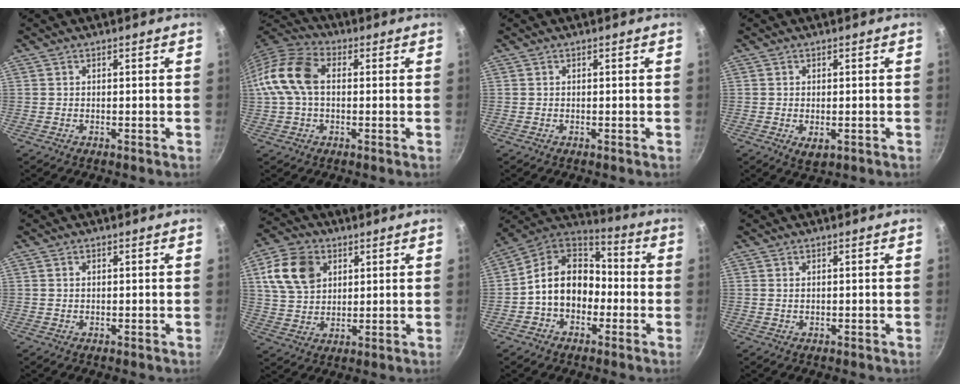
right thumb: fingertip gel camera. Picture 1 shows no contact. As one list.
[{"total": 12.5, "force": [1.0, 8.2, 9.5], "torque": [-0.178, 0.031, 0.001]}, {"total": 0.0}, {"total": 2.8, "force": [-0.7, 1.5, 2.2], "torque": [-0.035, -0.009, -0.007]}, {"total": 0.9, "force": [0.2, 0.8, 0.5], "torque": [-0.008, 0.004, 0.003]}, {"total": 12.0, "force": [4.1, 8.9, 6.9], "torque": [-0.111, -0.001, 0.076]}, {"total": 14.7, "force": [-2.2, 11.3, 9.2], "torque": [-0.112, 0.052, -0.056]}, {"total": 0.8, "force": [0.2, 0.6, 0.6], "torque": [-0.009, 0.002, 0.003]}]